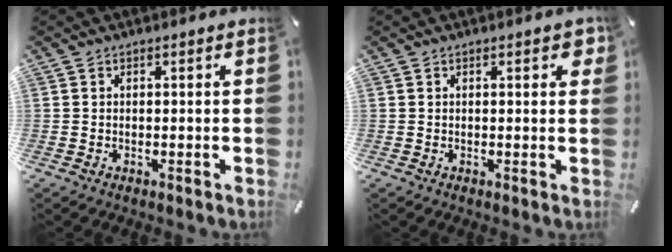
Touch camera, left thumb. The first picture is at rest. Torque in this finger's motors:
{"motor_torque": [0.55, 0.29, 0.10, -0.11, -0.01]}